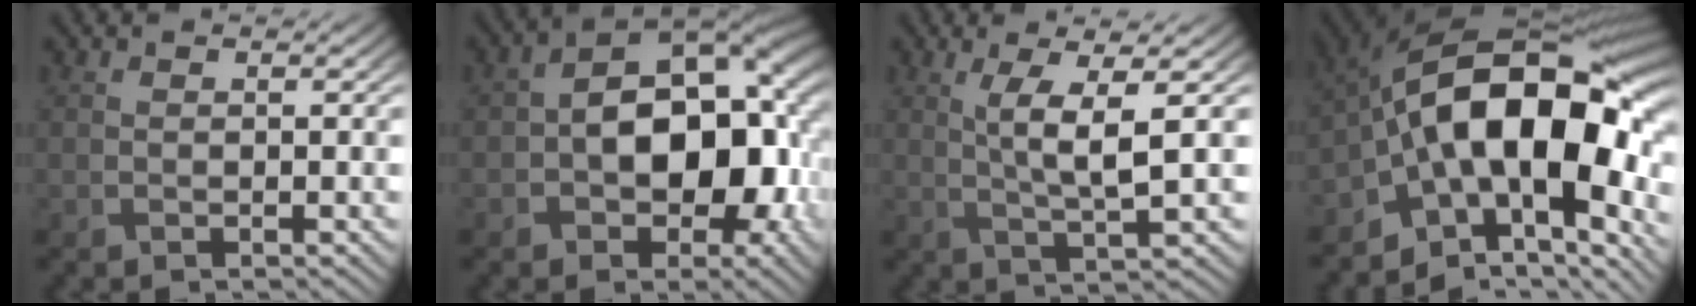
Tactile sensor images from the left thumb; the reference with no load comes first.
{"total": 14.4, "force": [-0.7, 9.0, 11.2], "torque": [-0.164, -0.008, -0.004]}
{"total": 4.9, "force": [1.1, 0.8, 4.7], "torque": [-0.099, 0.004, 0.025]}
{"total": 18.0, "force": [-3.0, 10.3, 14.5], "torque": [-0.215, 0.015, -0.060]}